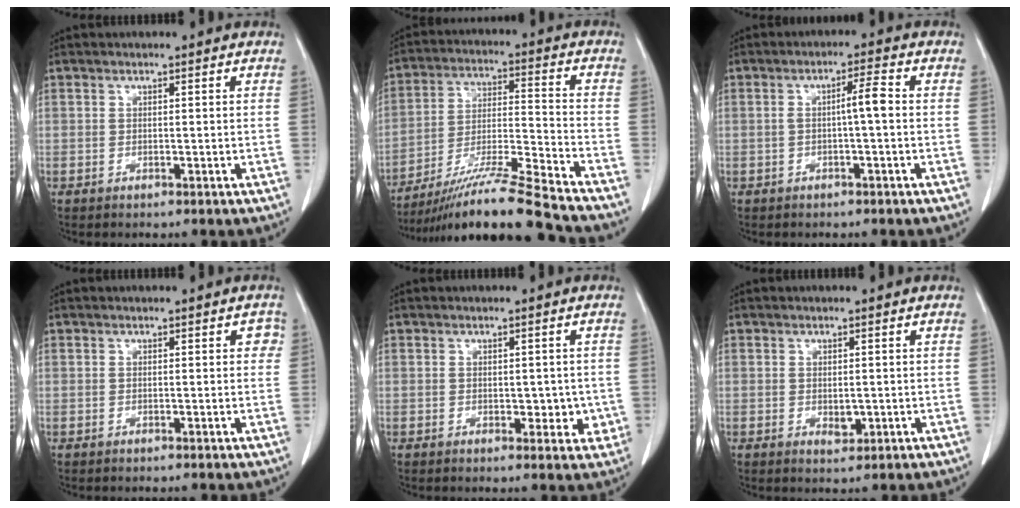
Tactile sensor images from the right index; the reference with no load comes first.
{"total": 17.7, "force": [-15.5, -1.9, 8.2], "torque": [-0.160, -0.018, -0.270]}
{"total": 3.4, "force": [-0.2, 0.2, 3.4], "torque": [-0.058, 0.008, -0.003]}
{"total": 1.5, "force": [0.4, 0.9, 1.1], "torque": [-0.004, 0.009, 0.003]}
{"total": 3.6, "force": [-0.4, 2.3, 2.8], "torque": [-0.022, 0.001, 0.002]}
{"total": 1.8, "force": [-0.2, 1.1, 1.4], "torque": [-0.022, -0.003, 0.003]}